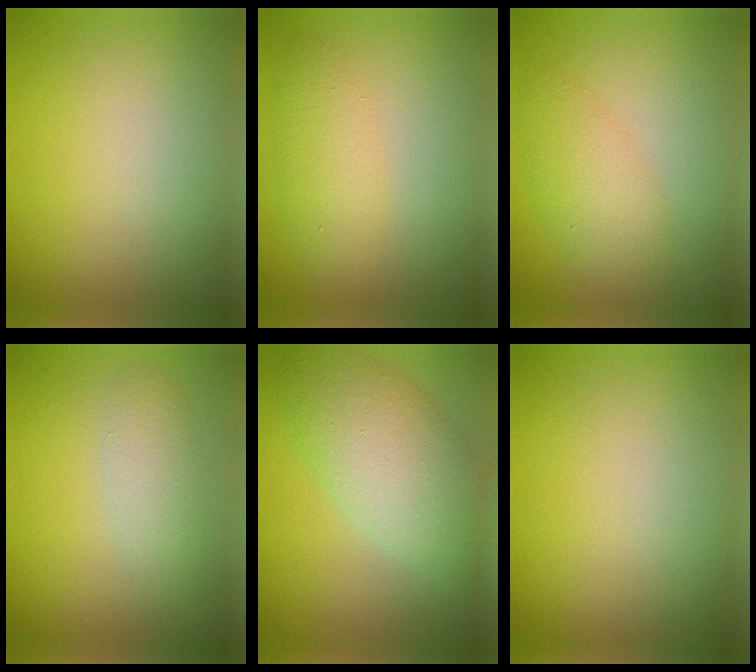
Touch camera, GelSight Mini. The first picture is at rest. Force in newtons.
{"total": 2.6, "press": 2.6, "slide": 0.1}
{"total": 3.2, "press": 3.2, "slide": 0.1}
{"total": 2.4, "press": 2.4, "slide": 0.1}
{"total": 7.3, "press": 7.3, "slide": 0.5}
{"total": 0.0}